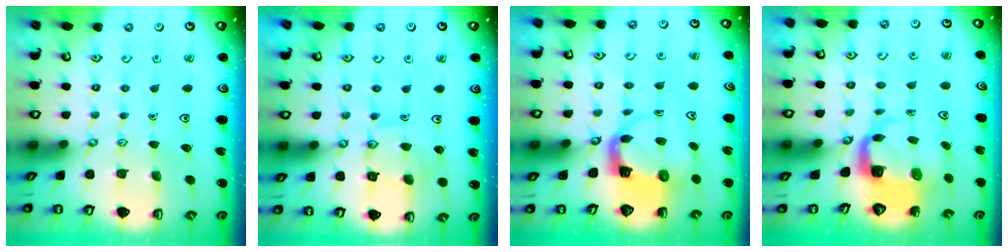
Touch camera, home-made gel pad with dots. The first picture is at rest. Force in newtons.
{"total": 10.2, "press": 10.1, "slide": 0.9}
{"total": 3.9, "press": 3.8, "slide": 0.6}
{"total": 4.0, "press": 3.9, "slide": 0.5}